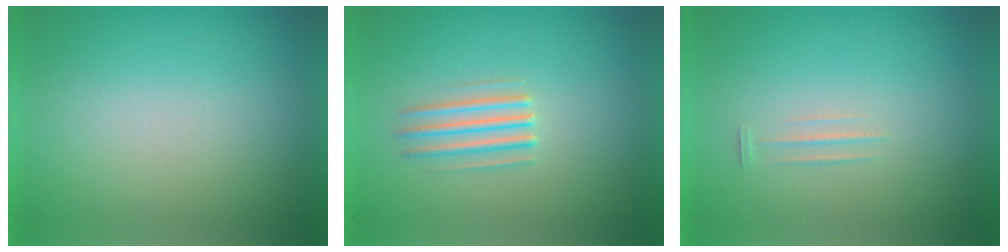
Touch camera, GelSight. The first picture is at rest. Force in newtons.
{"total": 2.8}
{"total": 1.1}